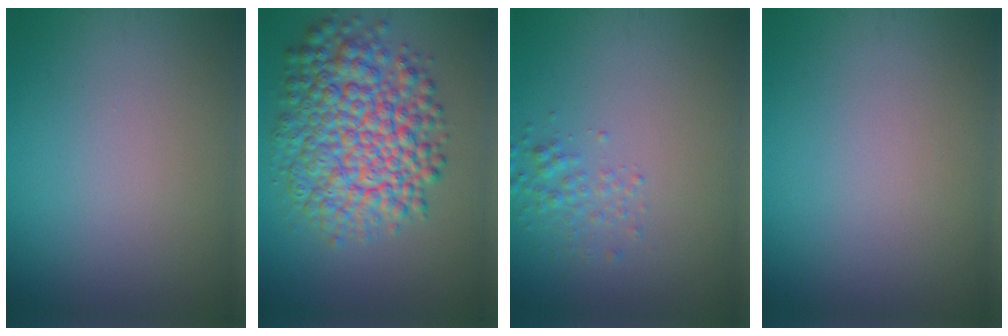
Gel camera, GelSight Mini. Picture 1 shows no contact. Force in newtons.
{"total": 9.5, "press": 9.5, "slide": 0.2}
{"total": 1.6, "press": 1.6, "slide": 0.1}
{"total": 0.0}